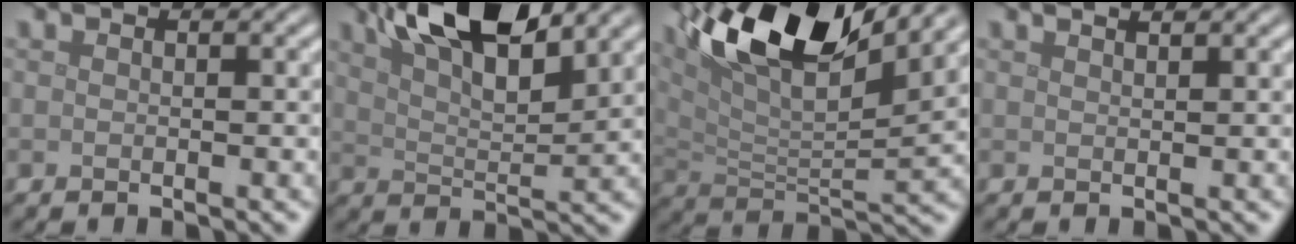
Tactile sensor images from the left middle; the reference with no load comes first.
{"total": 9.7, "force": [6.1, 3.1, 6.8], "torque": [-0.119, 0.017, 0.099]}
{"total": 12.8, "force": [7.8, 3.9, 9.4], "torque": [-0.177, 0.012, 0.142]}
{"total": 1.9, "force": [1.4, 0.6, 1.0], "torque": [0.001, 0.001, 0.000]}